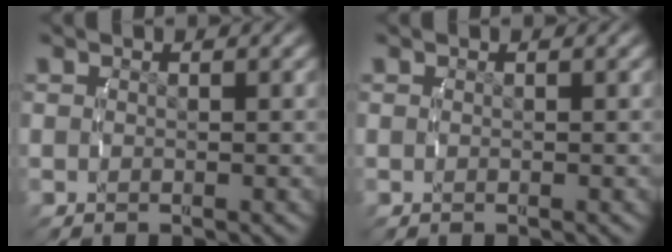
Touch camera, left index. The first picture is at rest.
{"total": 0.0}